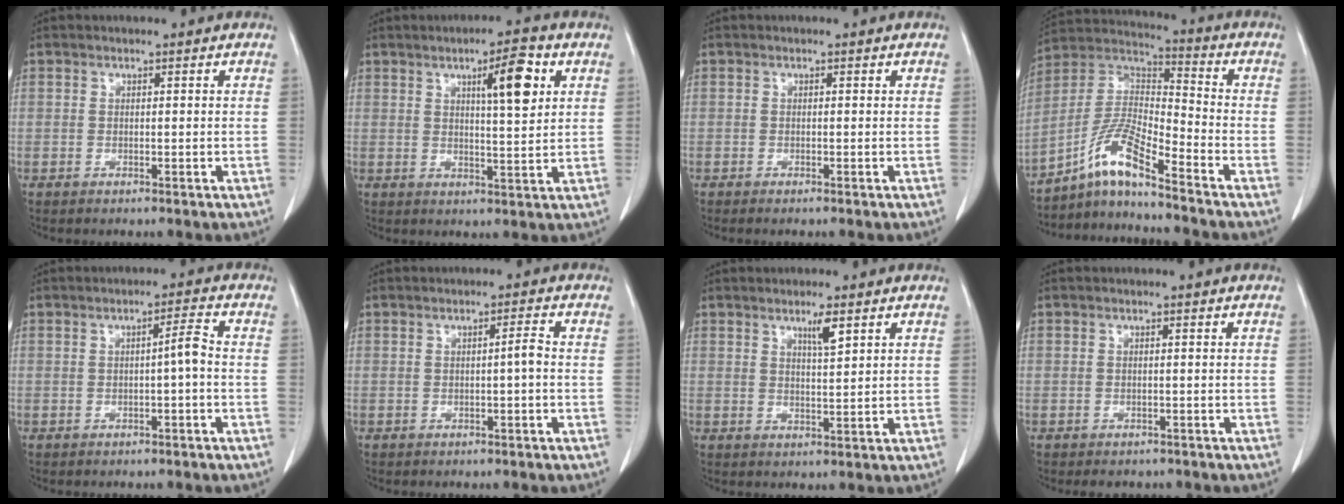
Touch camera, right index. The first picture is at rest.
{"total": 7.4, "force": [3.0, 1.1, 6.7], "torque": [-0.104, 0.002, 0.046]}
{"total": 0.6, "force": [-0.5, -0.1, 0.3], "torque": [-0.007, -0.001, -0.009]}
{"total": 9.8, "force": [-7.3, 0.0, 6.6], "torque": [-0.147, 0.010, -0.137]}
{"total": 2.6, "force": [-0.5, 0.0, 2.6], "torque": [-0.038, 0.005, -0.008]}
{"total": 1.6, "force": [-0.3, -0.1, 1.6], "torque": [-0.025, 0.002, -0.004]}
{"total": 3.0, "force": [1.8, 0.1, 2.4], "torque": [-0.045, -0.004, 0.032]}
{"total": 2.9, "force": [-2.4, 1.5, 0.3], "torque": [-0.008, 0.001, -0.032]}